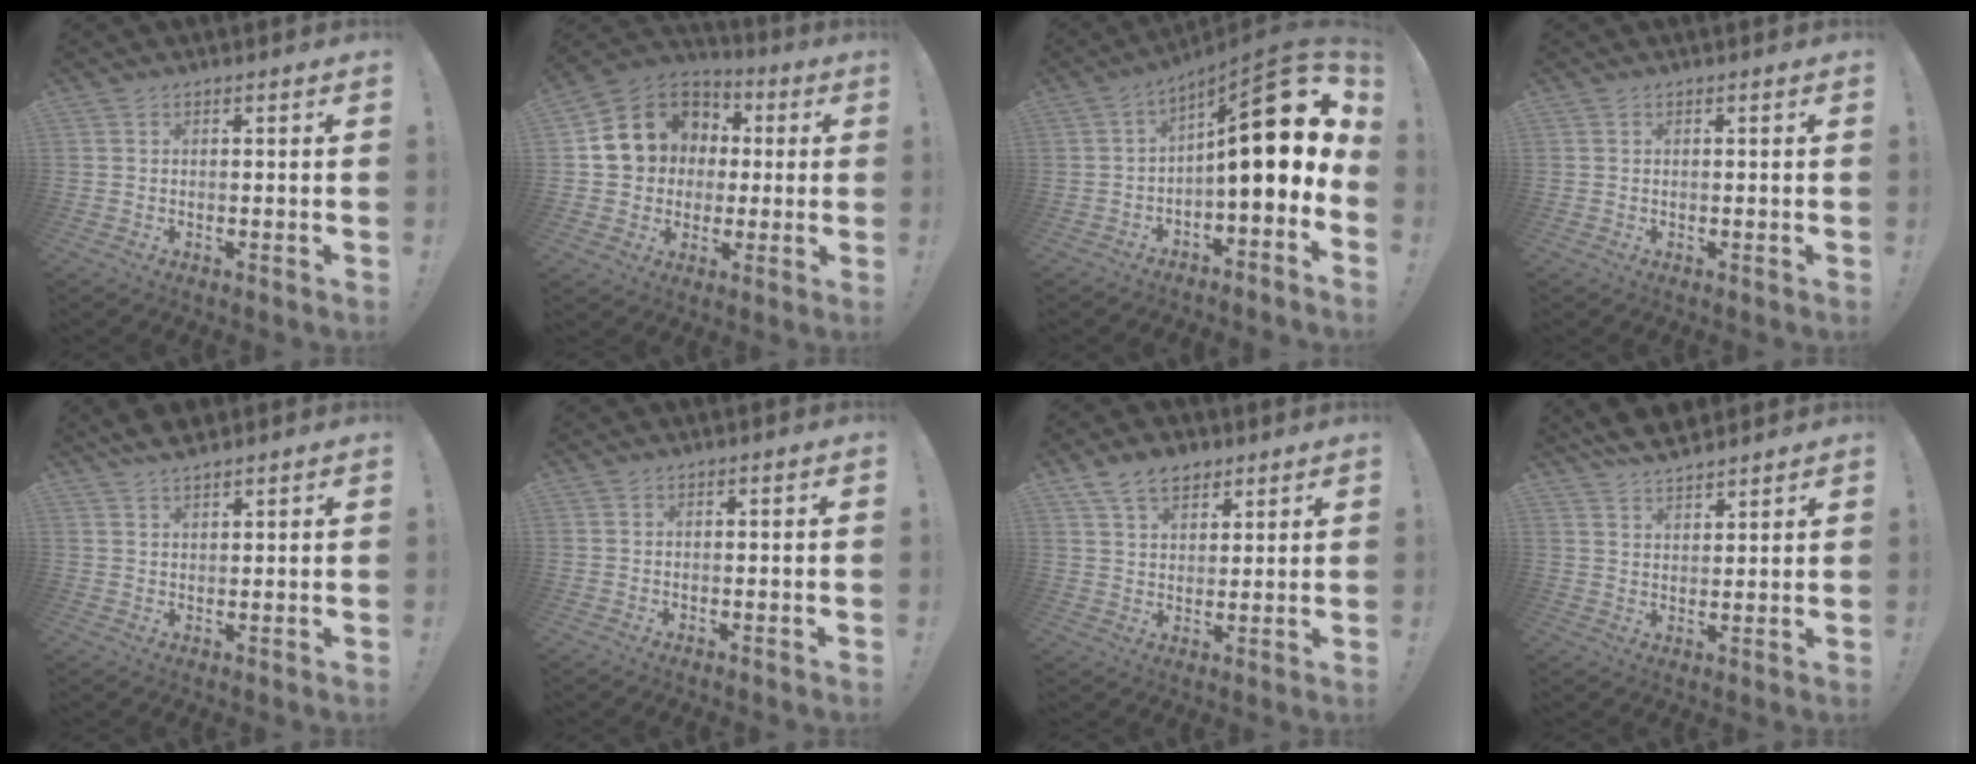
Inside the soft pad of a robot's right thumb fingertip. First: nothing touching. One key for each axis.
{"total": 14.3, "fx": 2.9, "fy": 12.9, "fz": 5.5, "tx": -0.080, "ty": 0.001, "tz": 0.079}
{"total": 19.3, "fx": 4.2, "fy": 5.7, "fz": 17.9, "tx": -0.246, "ty": -0.033, "tz": 0.069}
{"total": 0.0}
{"total": 4.2, "fx": 3.8, "fy": 1.2, "fz": 1.4, "tx": -0.017, "ty": -0.022, "tz": 0.070}
{"total": 0.0}
{"total": 9.0, "fx": 5.9, "fy": 5.4, "fz": 4.1, "tx": -0.072, "ty": -0.020, "tz": 0.113}
{"total": 6.6, "fx": 6.1, "fy": 2.1, "fz": 1.6, "tx": -0.034, "ty": -0.034, "tz": 0.115}